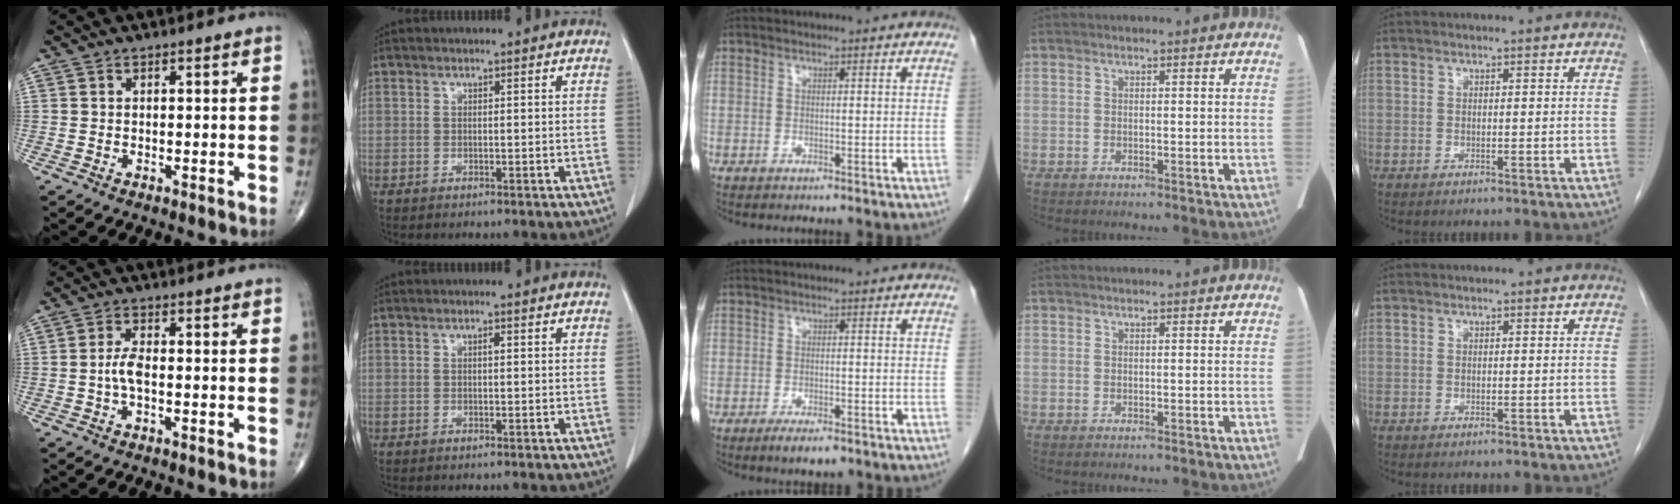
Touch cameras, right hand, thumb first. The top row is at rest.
{"thumb": {"total": 3.1, "force": [-0.6, 1.1, 2.8], "torque": [-0.061, 0.007, -0.014]}, "index": {"total": 0.6, "force": [0.1, 0.2, 0.5], "torque": [-0.010, 0.001, 0.001]}, "middle": {"total": 3.4, "force": [-2.2, 0.9, 2.4], "torque": [-0.040, -0.003, -0.033]}}